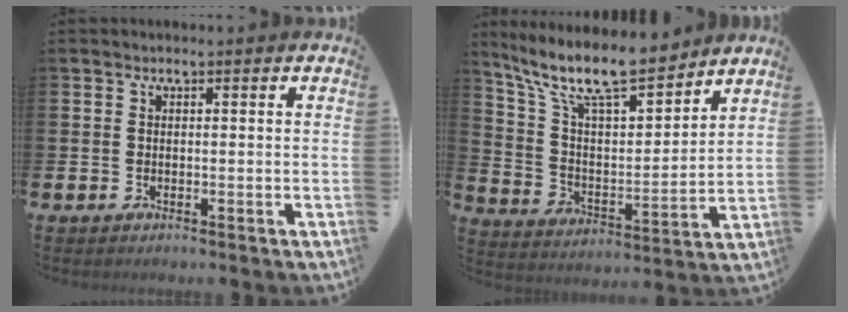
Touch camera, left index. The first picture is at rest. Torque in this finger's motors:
{"motor_torque": [0.56, -1.03, 1.06, 0.21]}